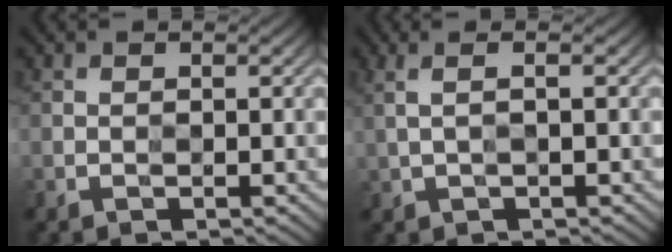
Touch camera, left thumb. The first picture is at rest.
{"total": 2.6, "force": [0.5, 0.7, 2.4], "torque": [-0.038, 0.003, 0.005]}